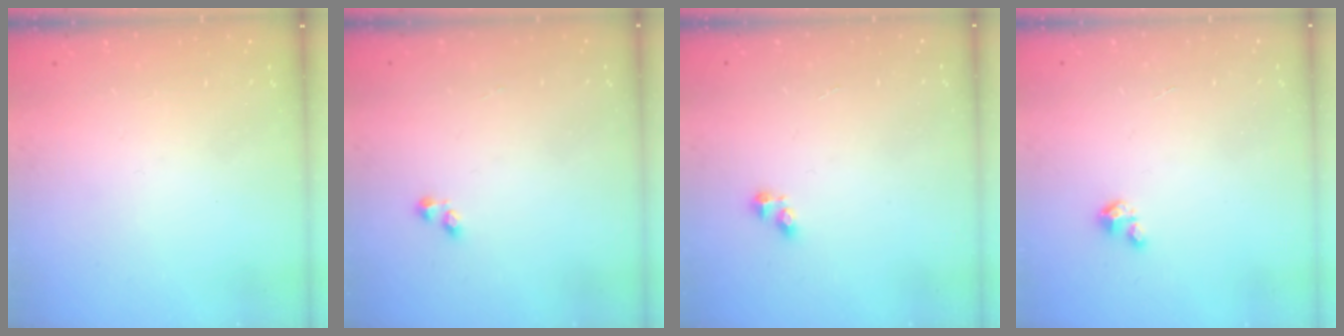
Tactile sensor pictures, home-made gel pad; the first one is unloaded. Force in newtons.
{"total": 1.6, "press": 1.5, "slide": 0.4}
{"total": 2.5, "press": 2.5, "slide": 0.3}
{"total": 2.7, "press": 2.7, "slide": 0.2}